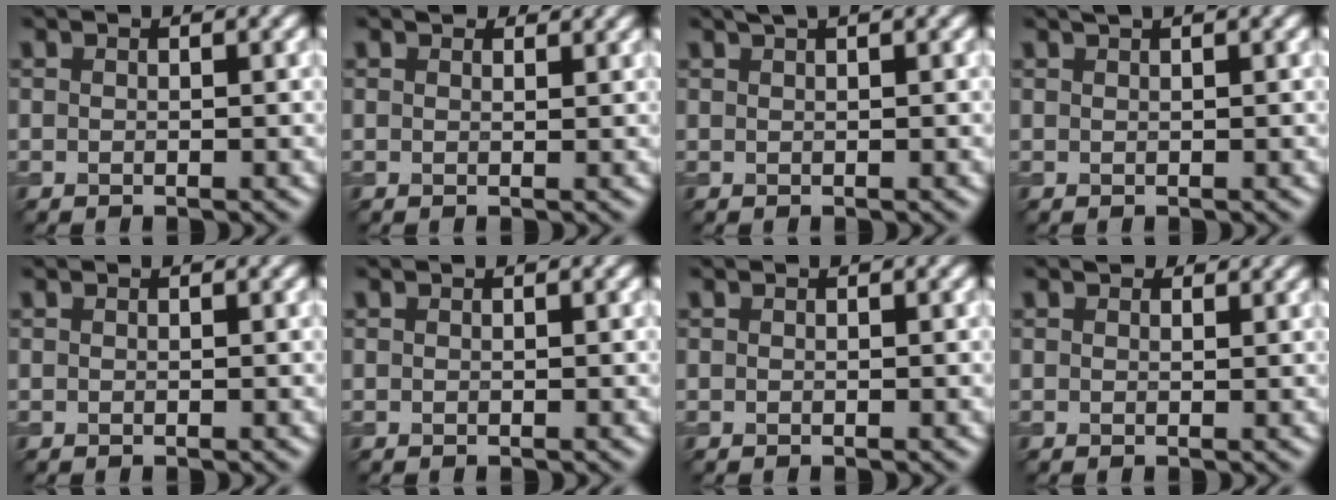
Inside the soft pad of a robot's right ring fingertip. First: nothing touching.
{"total": 1.6, "force": [1.4, 0.7, 0.4], "torque": [-0.010, -0.004, 0.015]}
{"total": 1.5, "force": [1.1, 0.4, 1.0], "torque": [-0.011, 0.000, 0.011]}
{"total": 1.1, "force": [0.8, 0.3, 0.7], "torque": [-0.005, -0.002, 0.007]}
{"total": 0.0}
{"total": 0.0}
{"total": 0.0}
{"total": 1.3, "force": [1.1, 0.6, 0.3], "torque": [-0.006, -0.006, 0.011]}